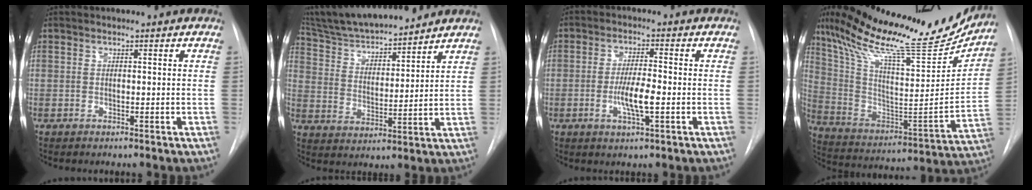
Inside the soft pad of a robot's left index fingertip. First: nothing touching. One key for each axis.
{"total": 16.6, "fx": 15.1, "fy": 2.2, "fz": 6.7, "tx": -0.118, "ty": 0.015, "tz": 0.258}
{"total": 5.5, "fx": -1.3, "fy": 0.7, "fz": 5.2, "tx": -0.104, "ty": -0.005, "tz": -0.024}
{"total": 29.0, "fx": 23.7, "fy": 4.8, "fz": 16.0, "tx": -0.280, "ty": -0.027, "tz": 0.356}